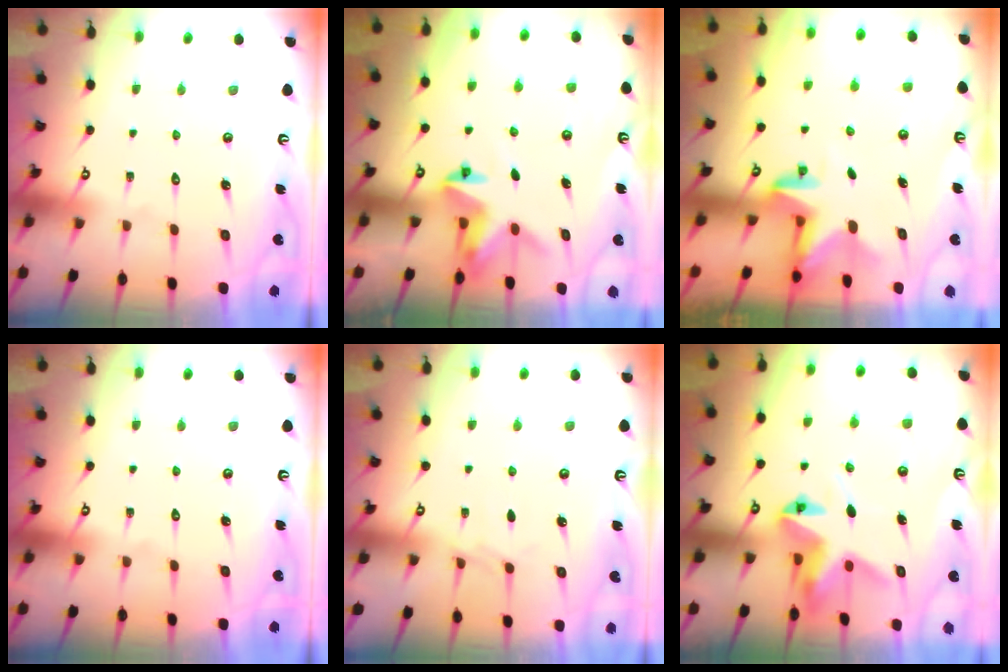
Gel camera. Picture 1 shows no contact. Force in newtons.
{"total": 3.9, "press": 3.8, "slide": 0.5}
{"total": 2.9, "press": 2.9, "slide": 0.2}
{"total": 0.0}
{"total": 3.2, "press": 3.1, "slide": 0.6}
{"total": 7.4, "press": 7.4, "slide": 0.4}